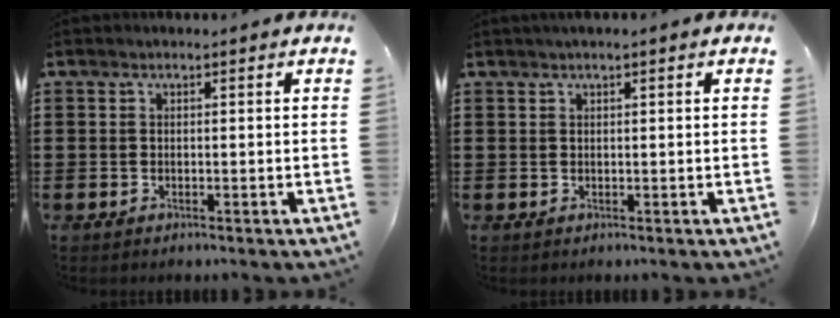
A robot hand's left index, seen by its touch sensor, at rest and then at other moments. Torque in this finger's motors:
{"motor_torque": [1.09, -1.05, 0.49, 0.07]}